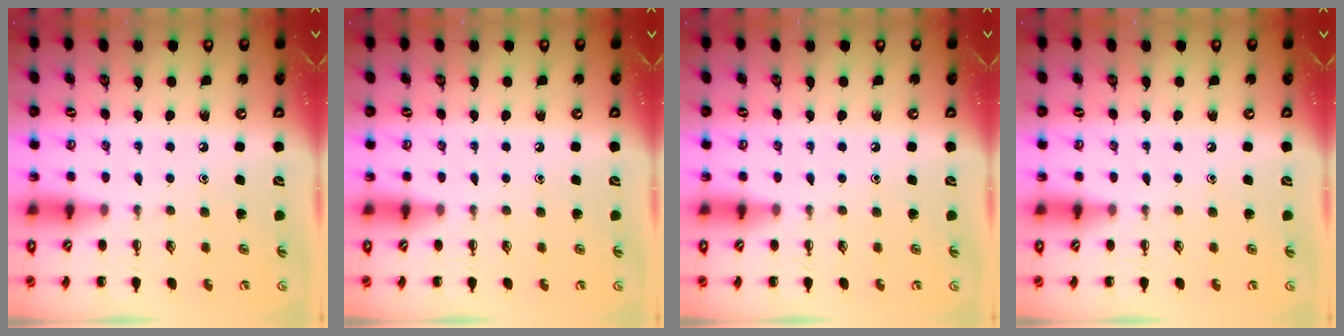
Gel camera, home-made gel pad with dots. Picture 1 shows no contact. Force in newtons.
{"total": 0.0}
{"total": 0.0}
{"total": 0.0}